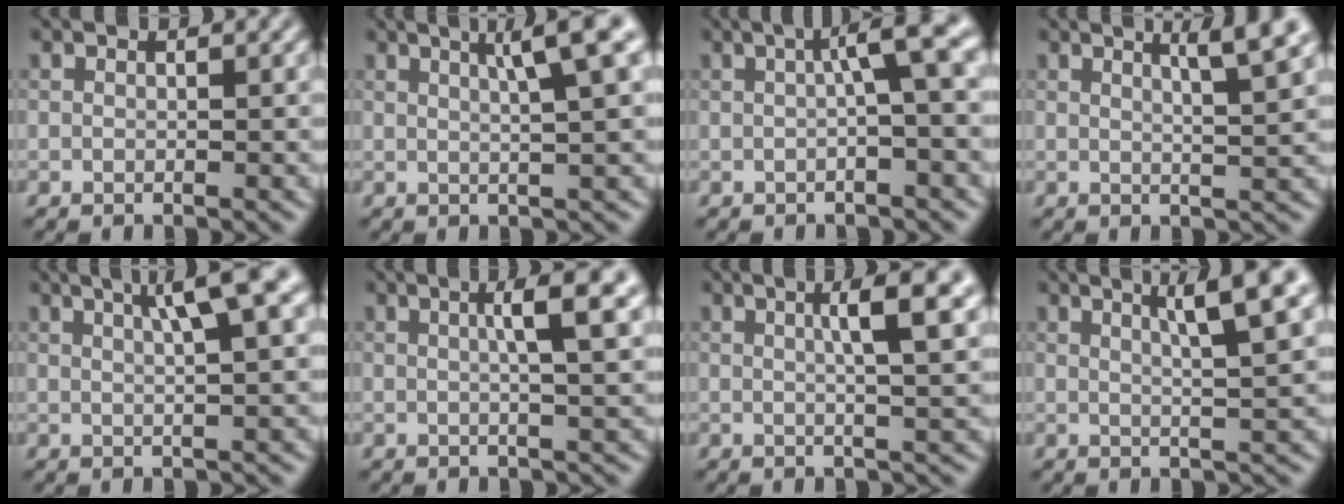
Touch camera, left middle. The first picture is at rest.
{"total": 4.7, "force": [2.0, 0.6, 4.2], "torque": [-0.054, 0.012, 0.028]}
{"total": 4.1, "force": [0.5, 0.6, 4.0], "torque": [-0.056, 0.019, 0.003]}
{"total": 3.9, "force": [2.2, 0.6, 3.2], "torque": [-0.035, 0.006, 0.029]}
{"total": 5.1, "force": [2.2, 0.8, 4.6], "torque": [-0.062, 0.011, 0.033]}
{"total": 4.5, "force": [1.2, 0.7, 4.3], "torque": [-0.059, 0.010, 0.015]}
{"total": 5.1, "force": [1.5, 1.0, 4.8], "torque": [-0.061, 0.010, 0.019]}
{"total": 5.3, "force": [2.6, 0.8, 4.6], "torque": [-0.058, 0.010, 0.040]}